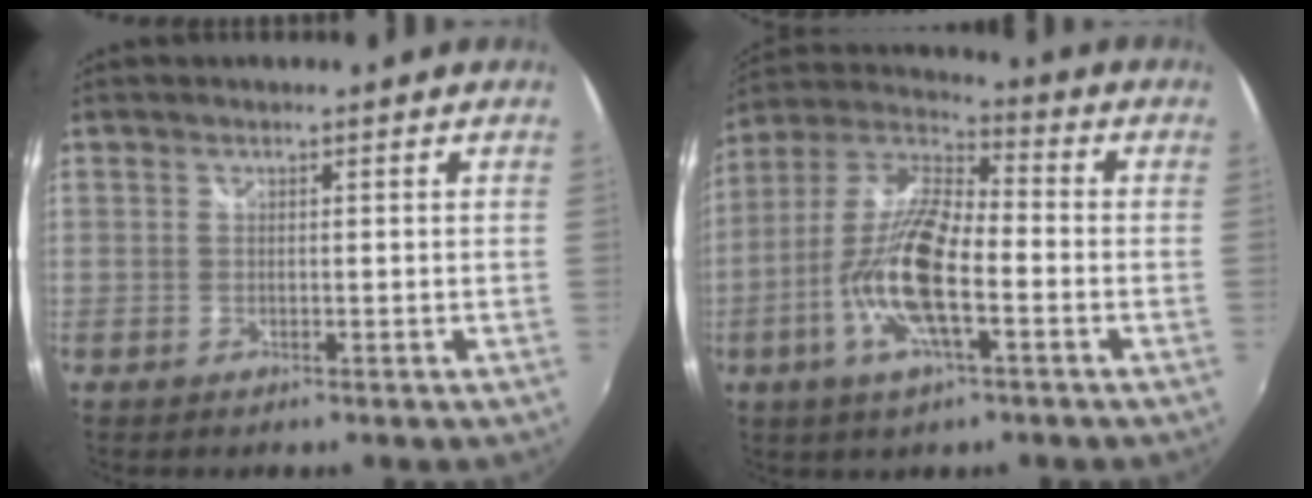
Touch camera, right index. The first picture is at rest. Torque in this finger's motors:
{"motor_torque": [0.59, -0.30, 0.76, 0.20]}